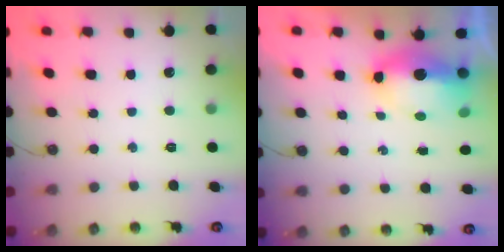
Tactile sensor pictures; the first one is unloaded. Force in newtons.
{"total": 9.5, "press": 9.5, "slide": 1.0}